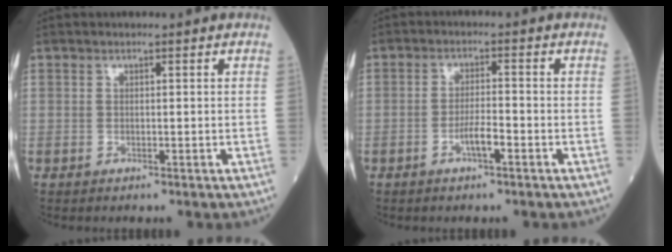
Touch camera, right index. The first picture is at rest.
{"total": 3.2, "force": [-1.7, 0.4, 2.6], "torque": [-0.048, 0.002, -0.032]}